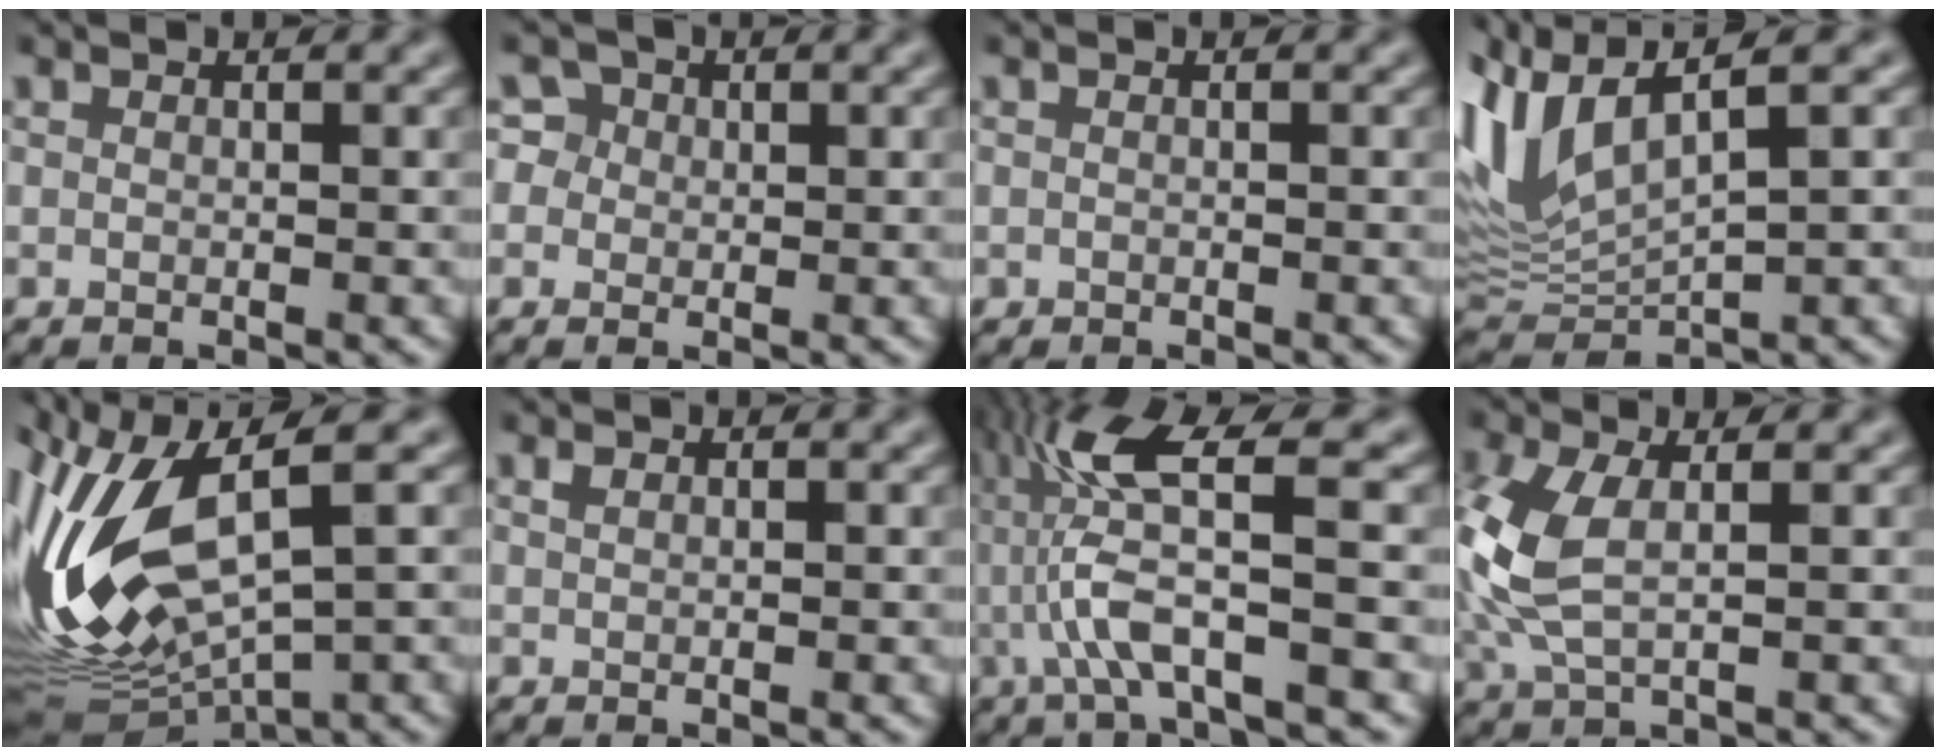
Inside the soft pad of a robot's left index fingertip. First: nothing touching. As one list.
[{"total": 4.1, "force": [1.5, 3.6, 1.3], "torque": [-0.013, 0.021, 0.009]}, {"total": 0.0}, {"total": 8.8, "force": [3.2, 3.8, 7.3], "torque": [-0.179, 0.009, 0.063]}, {"total": 12.8, "force": [-0.3, 4.5, 12.0], "torque": [-0.275, -0.006, 0.022]}, {"total": 0.7, "force": [0.2, 0.5, 0.4], "torque": [-0.013, 0.000, 0.006]}, {"total": 7.7, "force": [-0.2, 1.4, 7.6], "torque": [-0.160, 0.013, -0.006]}, {"total": 5.8, "force": [0.3, 3.0, 5.0], "torque": [-0.138, 0.003, 0.006]}]